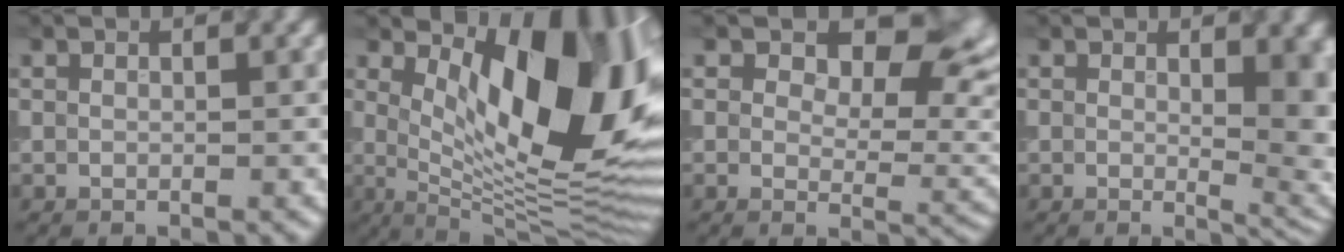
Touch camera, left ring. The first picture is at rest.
{"total": 14.9, "force": [4.0, 5.9, 13.1], "torque": [-0.166, -0.008, 0.064]}
{"total": 7.6, "force": [3.2, 4.3, 5.3], "torque": [-0.061, -0.007, 0.045]}
{"total": 7.4, "force": [0.9, 2.9, 6.7], "torque": [-0.055, -0.007, 0.022]}